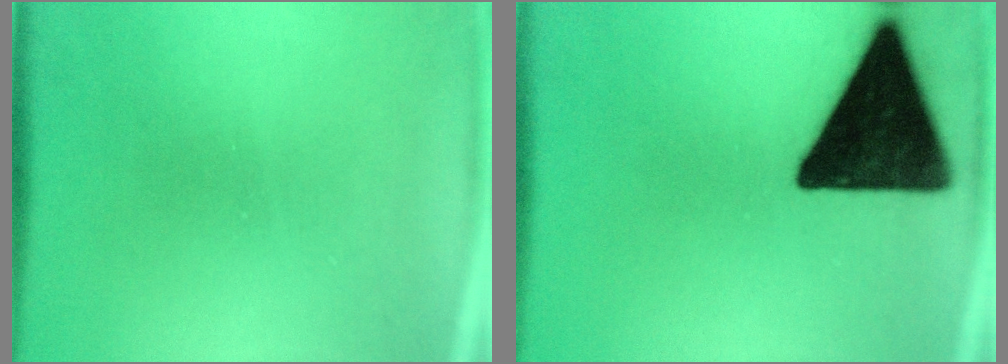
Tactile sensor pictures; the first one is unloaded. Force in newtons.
{"total": 19.3}